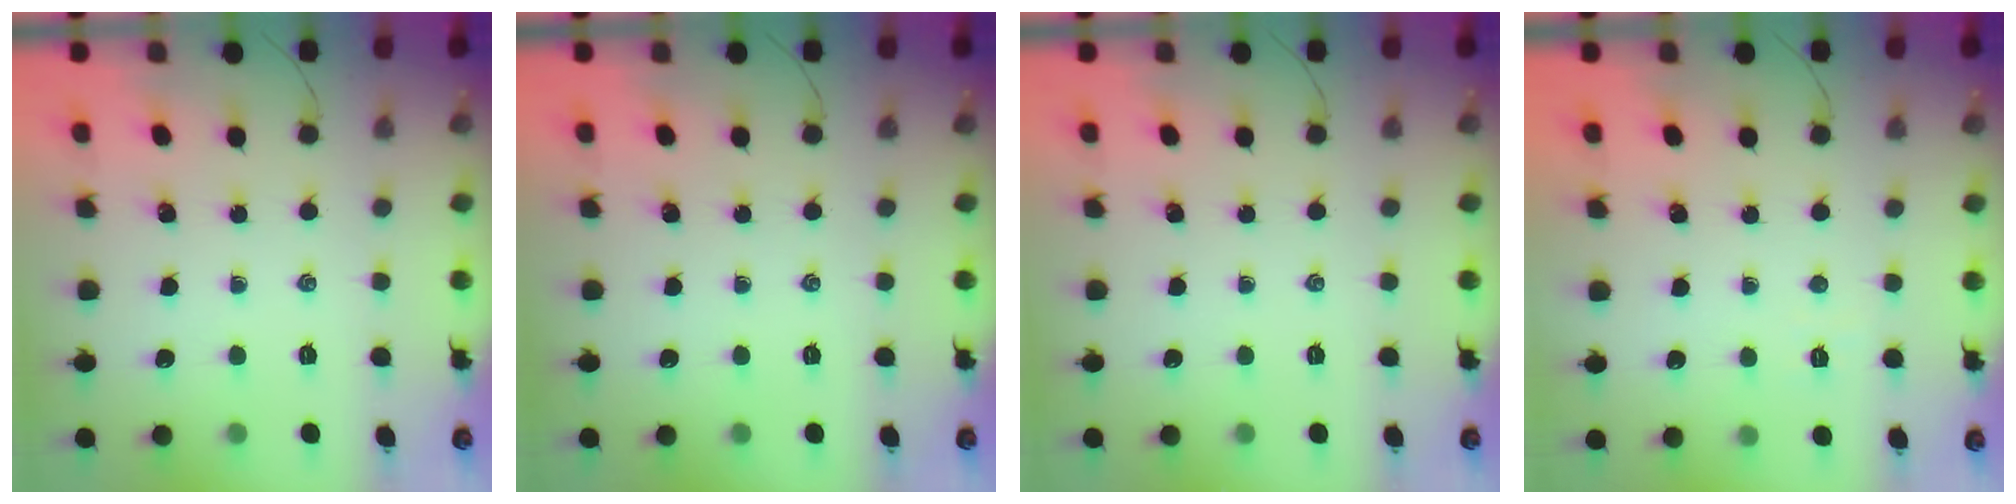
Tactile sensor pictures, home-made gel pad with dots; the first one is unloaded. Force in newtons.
{"total": 0.0}
{"total": 0.0}
{"total": 2.5, "press": 2.4, "slide": 0.7}